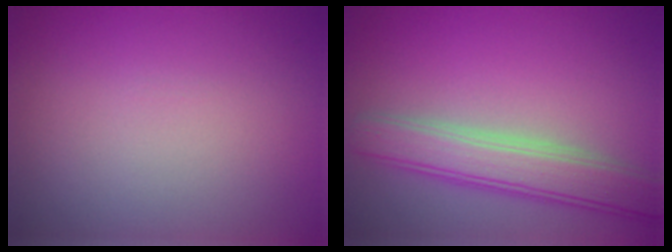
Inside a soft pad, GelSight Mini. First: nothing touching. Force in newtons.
{"total": 5.2, "press": 5.2, "slide": 0.4}